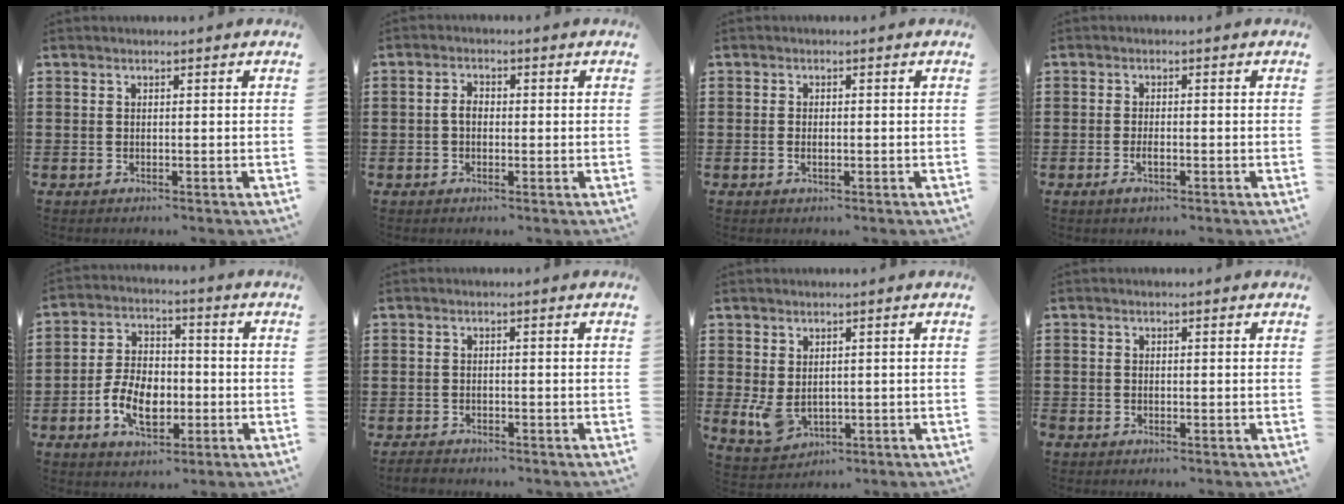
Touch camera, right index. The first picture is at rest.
{"total": 2.1, "force": [-0.2, 1.4, 1.6], "torque": [-0.031, 0.006, -0.005]}
{"total": 1.3, "force": [-0.3, 0.6, 1.1], "torque": [-0.022, 0.001, -0.006]}
{"total": 1.9, "force": [-0.7, 0.6, 1.7], "torque": [-0.030, -0.003, -0.013]}
{"total": 8.4, "force": [-2.6, 5.3, 6.0], "torque": [-0.126, 0.005, -0.053]}
{"total": 1.5, "force": [-1.4, 0.4, 0.1], "torque": [-0.008, 0.001, -0.030]}
{"total": 3.8, "force": [0.1, 2.7, 2.7], "torque": [-0.075, -0.004, -0.002]}
{"total": 0.7, "force": [-0.6, 0.4, 0.1], "torque": [-0.003, 0.001, -0.013]}